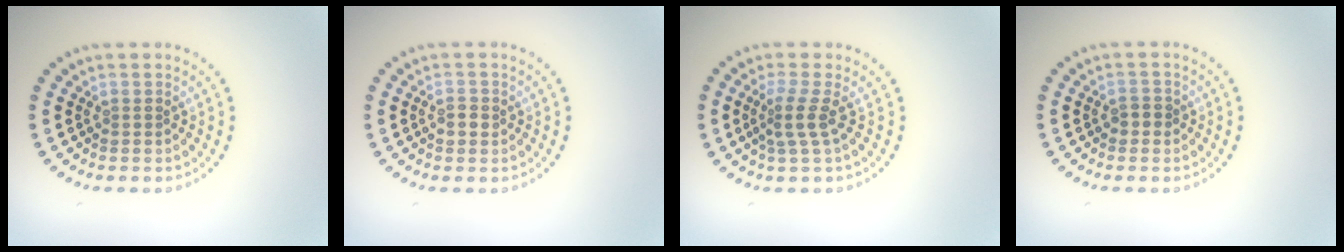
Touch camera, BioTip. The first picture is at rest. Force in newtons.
{"total": 1.4, "press": 1.3, "slide": 0.1}
{"total": 2.3, "press": 1.6, "slide": 1.7}
{"total": 1.1, "press": 1.1, "slide": 0.4}